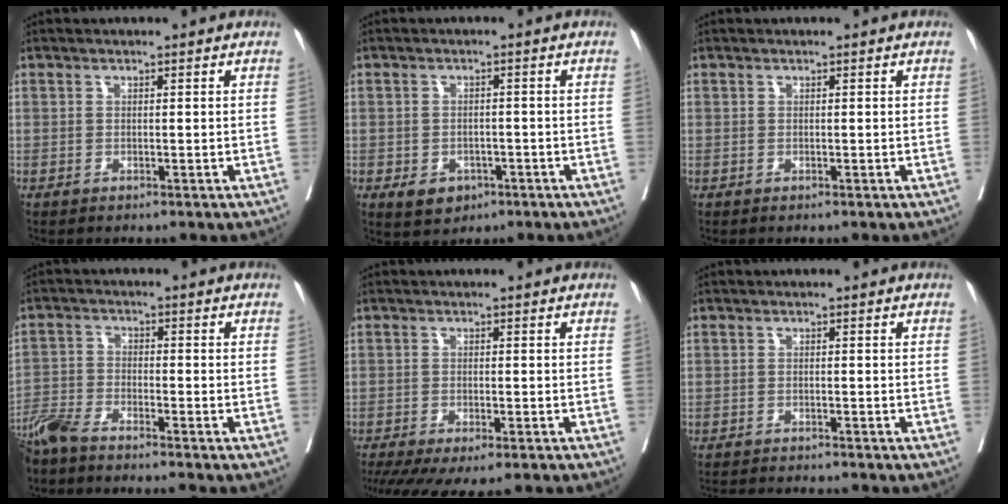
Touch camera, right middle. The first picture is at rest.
{"total": 4.2, "force": [-2.1, 3.1, 1.9], "torque": [-0.025, 0.002, -0.021]}
{"total": 0.0}
{"total": 5.6, "force": [-5.1, 0.2, 2.4], "torque": [-0.046, -0.019, -0.103]}
{"total": 11.1, "force": [-8.9, 2.4, 6.2], "torque": [-0.099, -0.017, -0.129]}
{"total": 5.9, "force": [-5.6, 0.1, 1.7], "torque": [-0.015, -0.012, -0.087]}